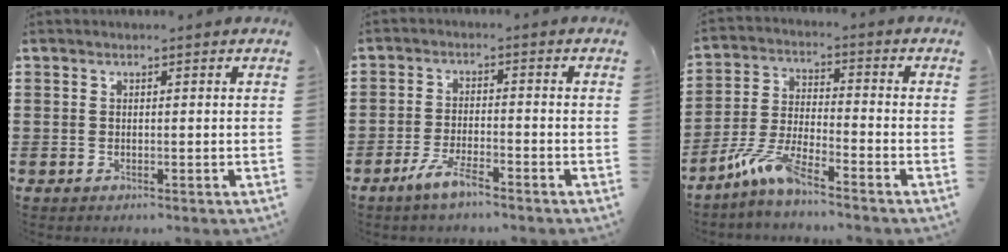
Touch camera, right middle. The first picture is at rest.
{"total": 4.3, "force": [-3.2, 0.6, 2.8], "torque": [-0.061, -0.002, -0.060]}
{"total": 7.1, "force": [-5.7, 0.6, 4.2], "torque": [-0.102, -0.013, -0.113]}